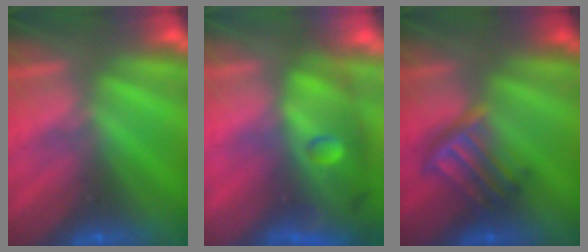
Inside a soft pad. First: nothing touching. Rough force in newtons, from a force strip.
{"total": 10.8}
{"total": 3.5}